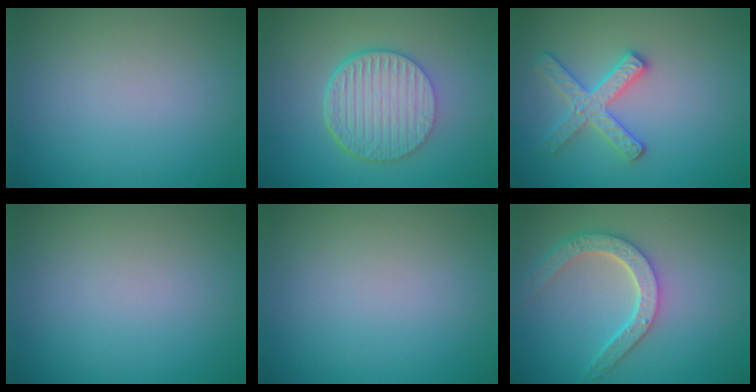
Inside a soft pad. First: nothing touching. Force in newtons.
{"total": 7.1, "press": 4.8, "slide": 5.2}
{"total": 2.9, "press": 2.9, "slide": 0.4}
{"total": 0.0}
{"total": 0.0}
{"total": 4.6, "press": 3.7, "slide": 2.7}